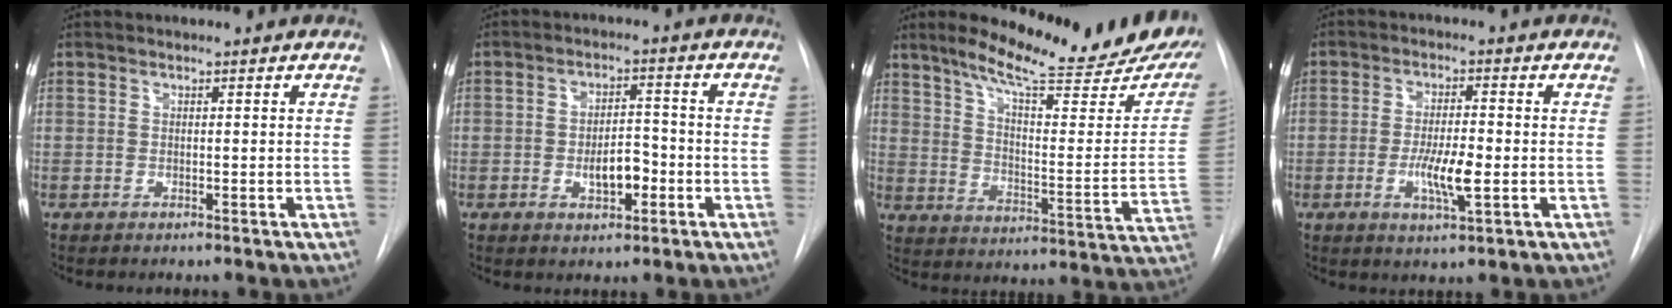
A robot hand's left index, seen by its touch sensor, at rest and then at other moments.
{"total": 5.3, "force": [-2.4, 2.4, 4.1], "torque": [-0.064, 0.000, -0.034]}
{"total": 24.2, "force": [20.1, 2.6, 13.3], "torque": [-0.196, -0.078, 0.260]}
{"total": 6.3, "force": [-2.2, 1.1, 5.8], "torque": [-0.110, -0.014, -0.035]}